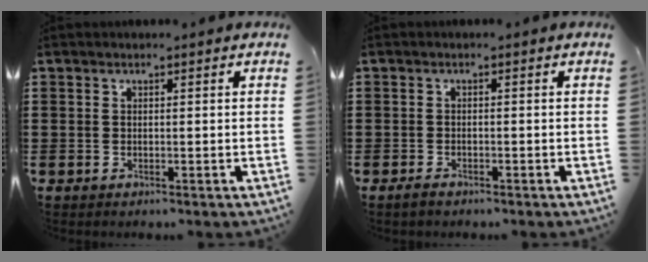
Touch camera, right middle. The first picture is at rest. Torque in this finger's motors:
{"motor_torque": [-0.42, 0.42, -0.05, 0.01]}